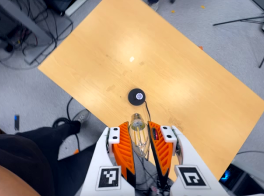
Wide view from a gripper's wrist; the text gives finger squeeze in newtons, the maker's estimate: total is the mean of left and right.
{"total": 14.5, "left": 15.7, "right": 13.2}